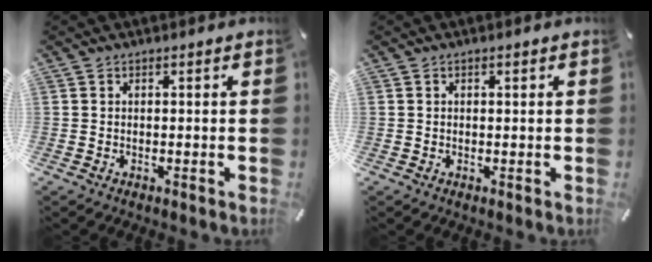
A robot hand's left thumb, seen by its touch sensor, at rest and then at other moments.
{"total": 0.6, "force": [0.2, 0.3, 0.5], "torque": [-0.009, 0.002, 0.003]}